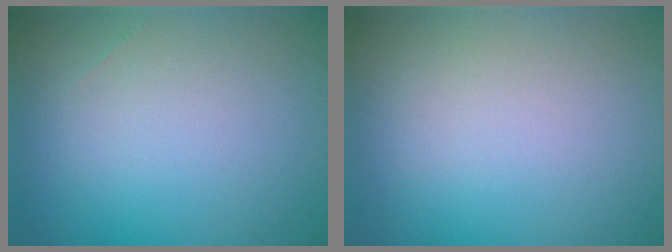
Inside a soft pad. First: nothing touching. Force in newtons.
{"total": 0.0}